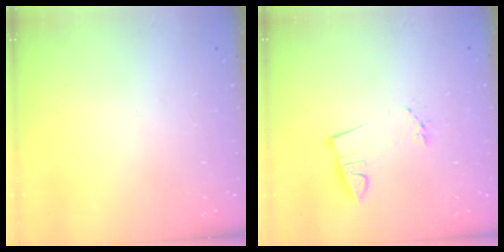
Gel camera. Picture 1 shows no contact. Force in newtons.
{"total": 2.9, "press": 1.5, "slide": 2.5}